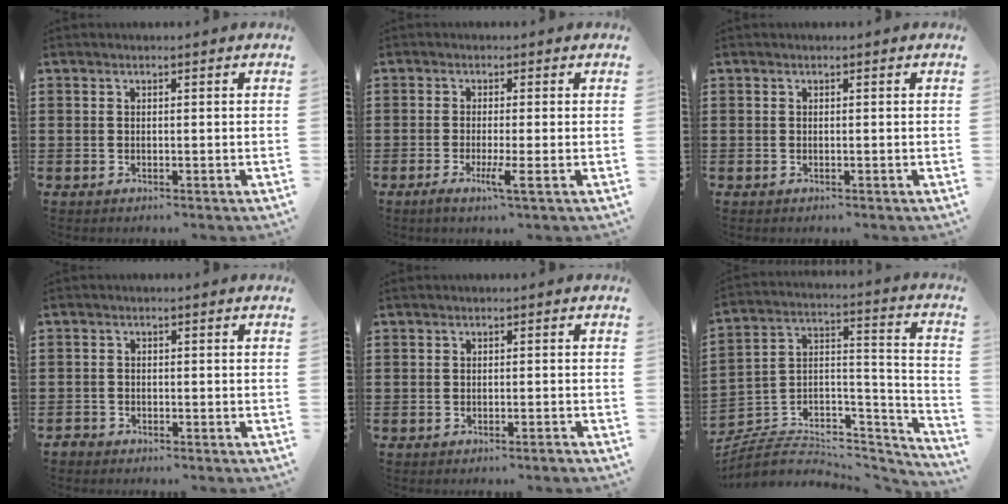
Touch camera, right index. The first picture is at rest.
{"total": 3.6, "force": [-1.4, 0.0, 3.3], "torque": [-0.062, -0.016, -0.025]}
{"total": 0.0}
{"total": 1.4, "force": [-1.3, 0.6, 0.0], "torque": [-0.004, 0.003, -0.028]}
{"total": 0.7, "force": [-0.6, 0.0, 0.4], "torque": [-0.009, -0.002, -0.012]}
{"total": 3.9, "force": [-2.3, 2.8, 1.2], "torque": [-0.035, -0.012, -0.050]}